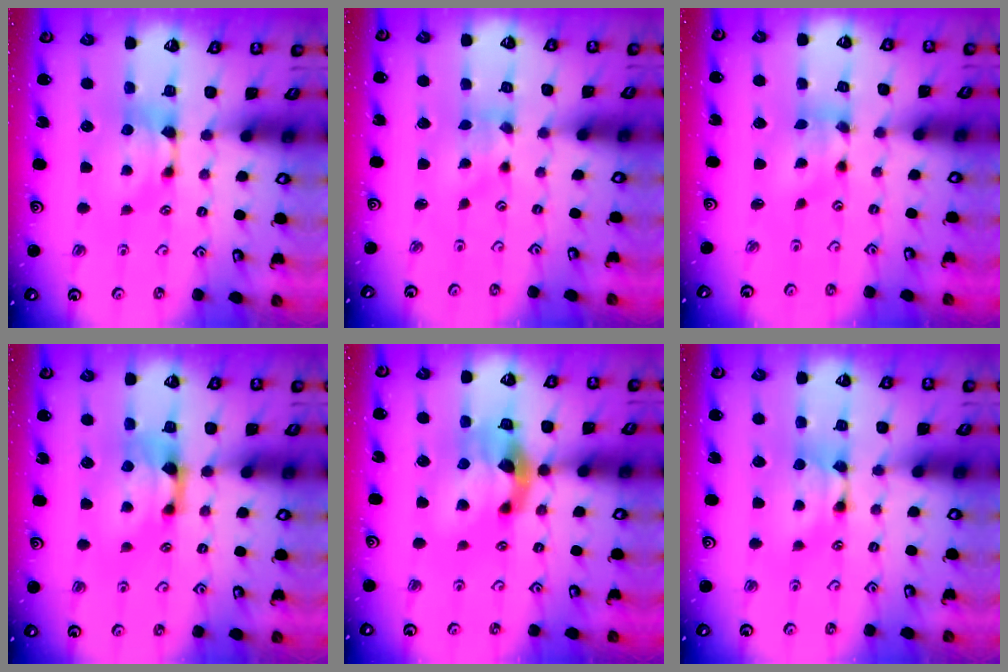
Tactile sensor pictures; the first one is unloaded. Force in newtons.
{"total": 1.6, "press": 1.0, "slide": 1.3}
{"total": 2.7, "press": 2.3, "slide": 1.4}
{"total": 1.6, "press": 0.9, "slide": 1.3}
{"total": 5.8, "press": 5.5, "slide": 2.1}
{"total": 1.5, "press": 1.5, "slide": 0.2}